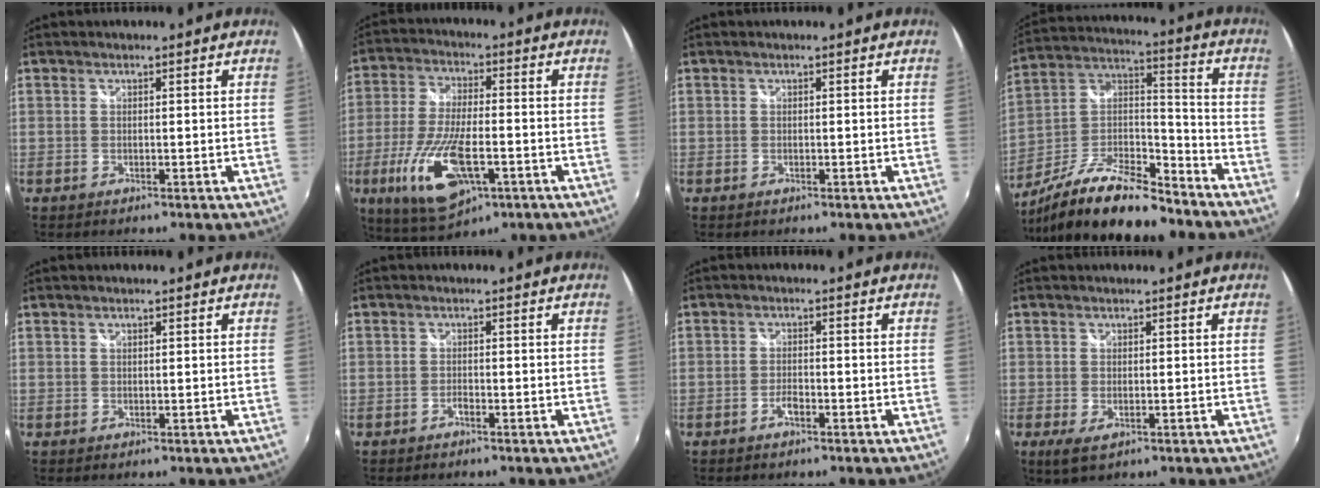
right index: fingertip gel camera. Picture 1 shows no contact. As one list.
[{"total": 15.5, "force": [-5.7, 5.7, 13.3], "torque": [-0.279, -0.026, -0.099]}, {"total": 0.0}, {"total": 20.4, "force": [-15.4, 6.0, 12.0], "torque": [-0.240, -0.007, -0.264]}, {"total": 0.6, "force": [0.3, 0.3, 0.4], "torque": [-0.005, 0.002, 0.005]}, {"total": 0.8, "force": [-0.6, 0.3, 0.5], "torque": [-0.009, 0.001, -0.013]}, {"total": 2.1, "force": [-1.2, 0.8, 1.5], "torque": [-0.035, 0.002, -0.025]}, {"total": 3.1, "force": [-0.8, 1.6, 2.6], "torque": [-0.047, -0.012, -0.008]}]